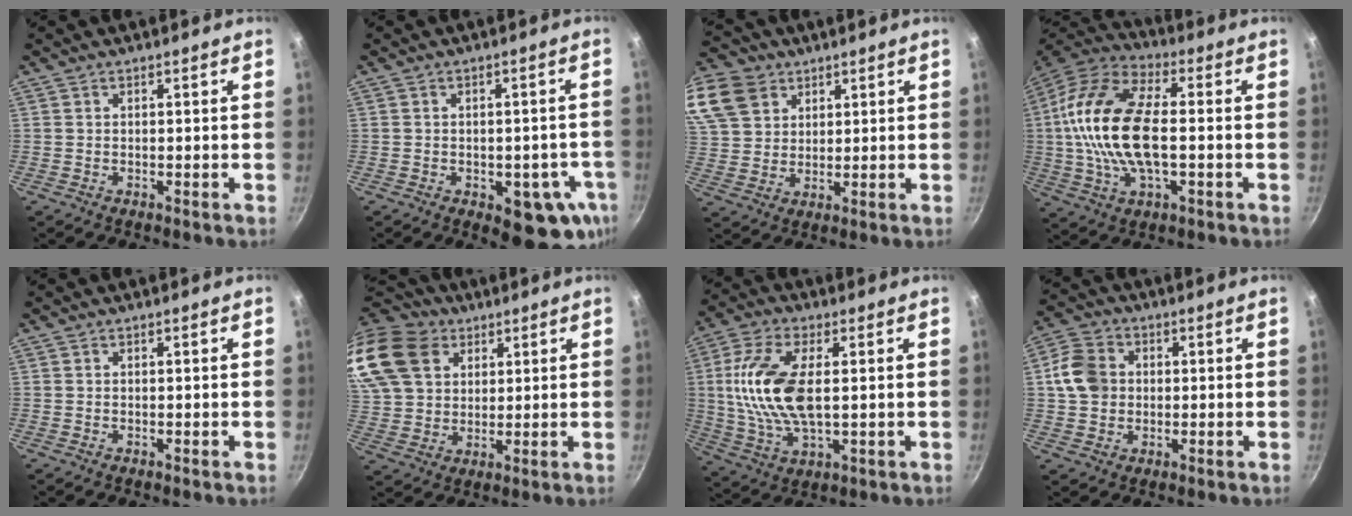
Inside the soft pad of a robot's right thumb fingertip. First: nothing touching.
{"total": 12.0, "force": [-3.6, 6.9, 9.1], "torque": [-0.052, 0.003, -0.040]}
{"total": 17.5, "force": [8.9, 13.2, 7.3], "torque": [-0.168, 0.011, 0.175]}
{"total": 20.3, "force": [-0.3, 10.2, 17.6], "torque": [-0.340, 0.032, -0.020]}
{"total": 0.0}
{"total": 20.1, "force": [10.4, 14.2, 9.6], "torque": [-0.201, -0.004, 0.202]}
{"total": 14.9, "force": [1.7, 6.9, 13.1], "torque": [-0.263, 0.000, 0.031]}
{"total": 8.4, "force": [0.7, 7.0, 4.6], "torque": [-0.068, 0.010, 0.000]}